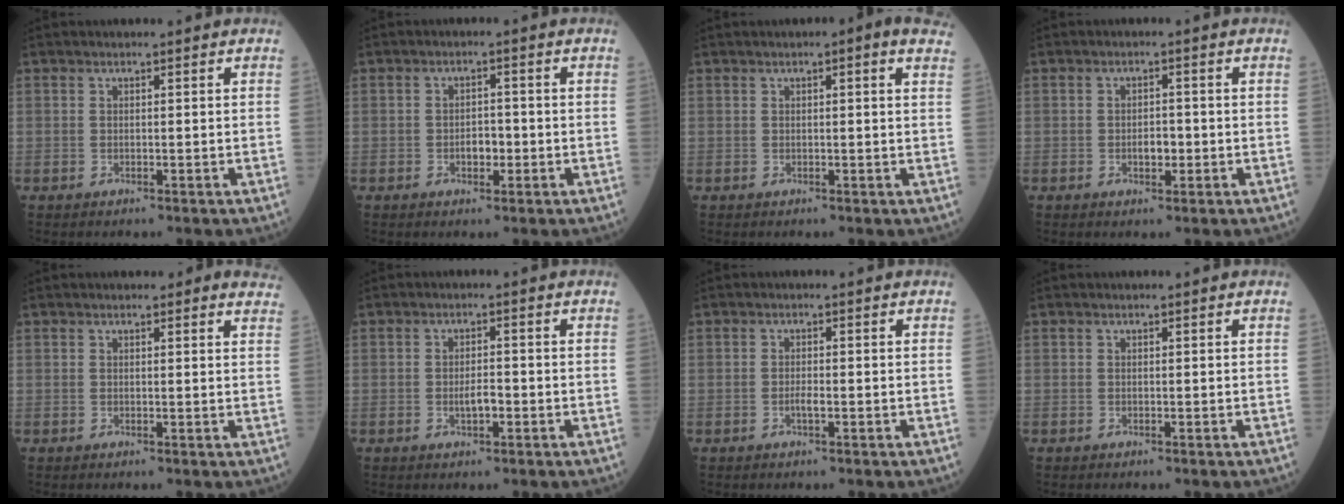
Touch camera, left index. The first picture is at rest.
{"total": 2.9, "force": [-0.8, 1.7, 2.2], "torque": [-0.034, 0.005, -0.008]}
{"total": 5.9, "force": [4.0, 1.2, 4.2], "torque": [-0.048, 0.019, 0.041]}
{"total": 2.6, "force": [-0.6, 1.5, 2.1], "torque": [-0.033, 0.002, -0.004]}
{"total": 5.8, "force": [5.3, 1.7, 1.5], "torque": [0.000, 0.002, 0.042]}
{"total": 2.6, "force": [-0.8, 1.1, 2.3], "torque": [-0.042, 0.001, -0.010]}
{"total": 1.4, "force": [-0.4, 0.4, 1.3], "torque": [-0.026, 0.000, -0.006]}
{"total": 0.0}